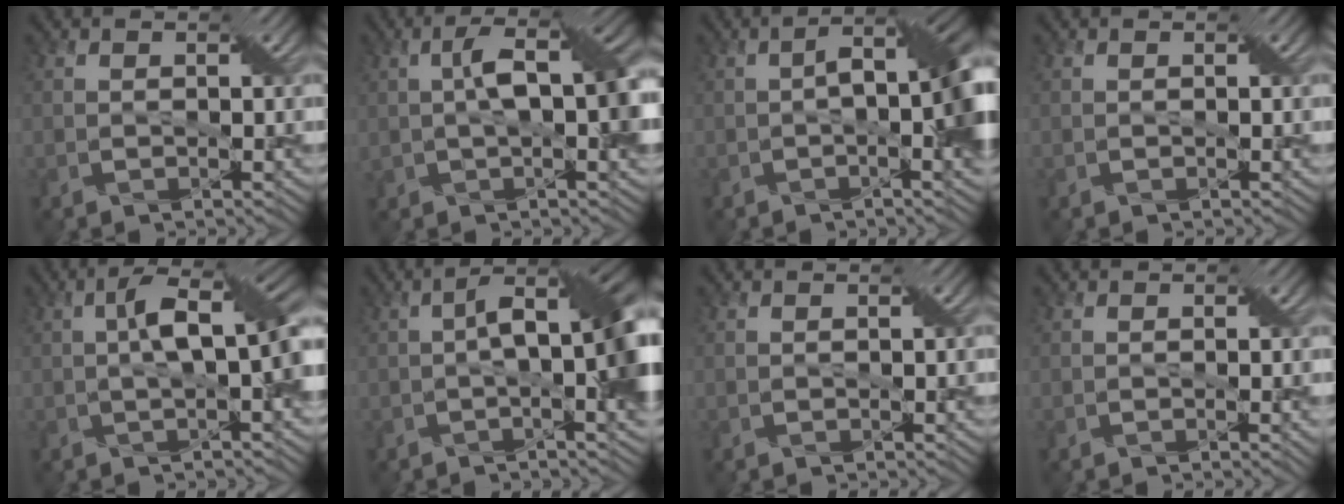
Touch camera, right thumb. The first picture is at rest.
{"total": 7.9, "force": [0.6, 3.1, 7.3], "torque": [-0.129, 0.018, 0.008]}
{"total": 8.0, "force": [-0.3, 2.6, 7.6], "torque": [-0.115, 0.004, -0.006]}
{"total": 0.0}
{"total": 8.4, "force": [0.4, 3.0, 7.9], "torque": [-0.131, 0.019, 0.003]}
{"total": 8.8, "force": [0.1, 2.8, 8.4], "torque": [-0.129, 0.010, -0.001]}
{"total": 0.0}
{"total": 1.0, "force": [-0.1, 0.1, 1.0], "torque": [-0.015, -0.001, -0.002]}